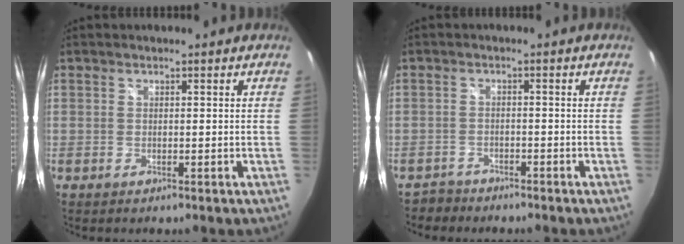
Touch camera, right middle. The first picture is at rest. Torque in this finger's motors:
{"motor_torque": [-0.56, 0.11, 0.02, -0.01]}